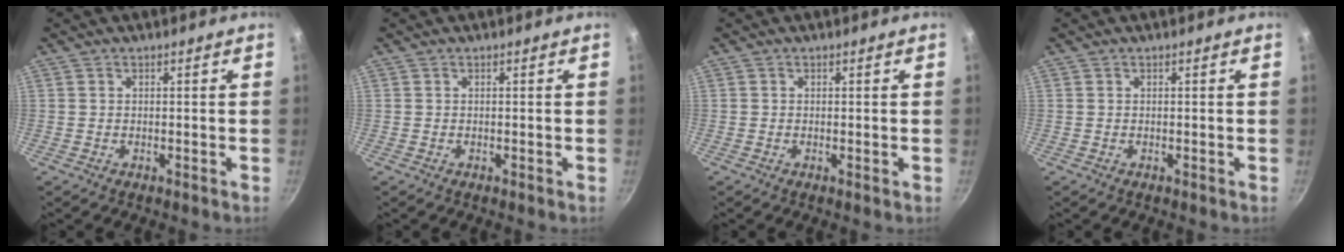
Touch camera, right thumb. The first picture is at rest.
{"total": 0.0}
{"total": 0.0}
{"total": 0.0}